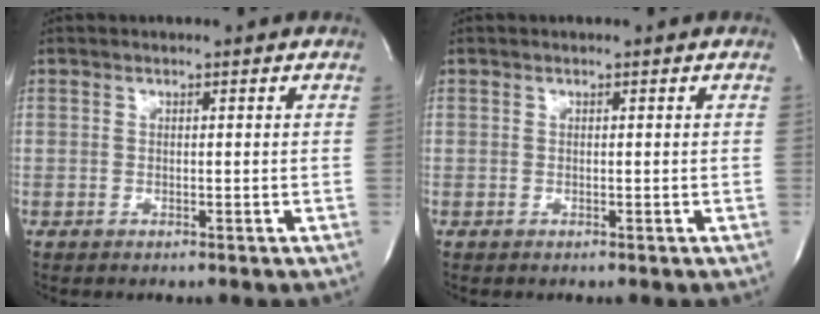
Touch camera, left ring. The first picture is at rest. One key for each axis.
{"total": 0.0}